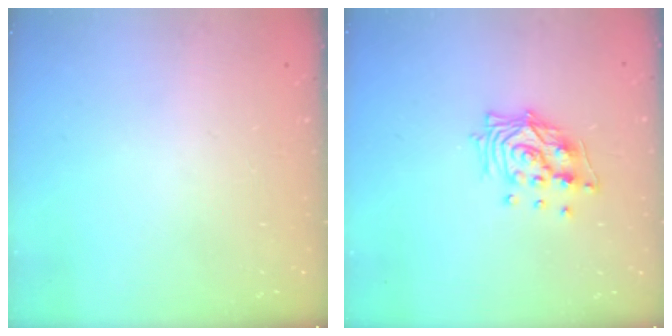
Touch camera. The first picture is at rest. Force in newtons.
{"total": 13.1, "press": 13.0, "slide": 1.2}